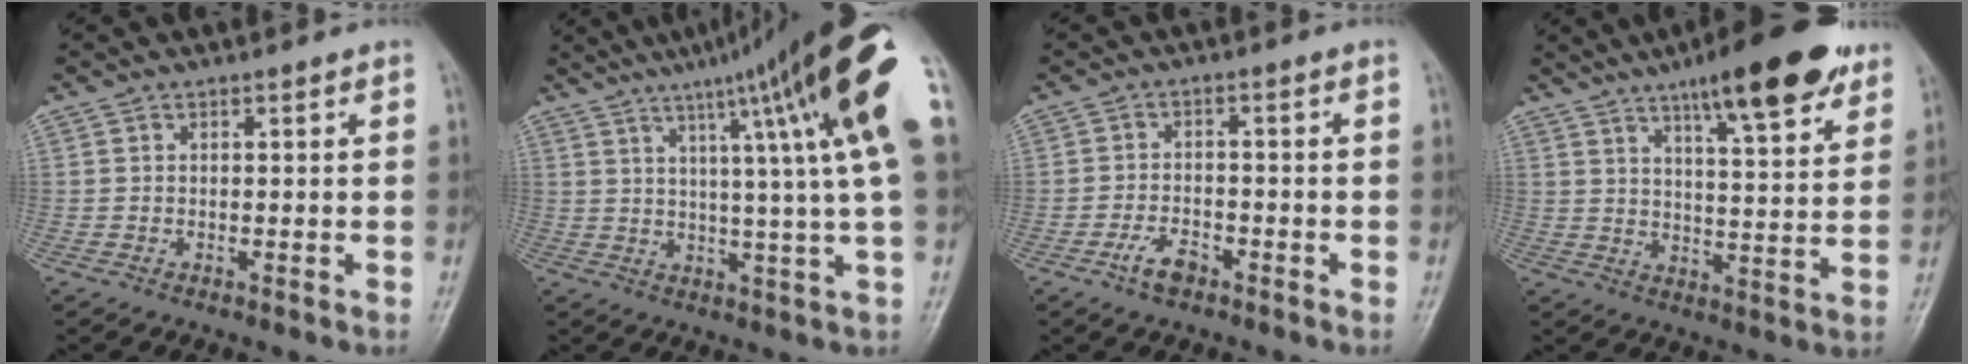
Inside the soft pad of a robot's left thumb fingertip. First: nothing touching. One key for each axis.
{"total": 21.8, "fx": 9.0, "fy": 0.5, "fz": 19.8, "tx": -0.273, "ty": -0.006, "tz": 0.116}
{"total": 4.3, "fx": -2.7, "fy": 2.2, "fz": 2.6, "tx": -0.048, "ty": 0.020, "tz": -0.051}
{"total": 17.1, "fx": 10.7, "fy": 4.3, "fz": 12.6, "tx": -0.156, "ty": -0.043, "tz": 0.158}